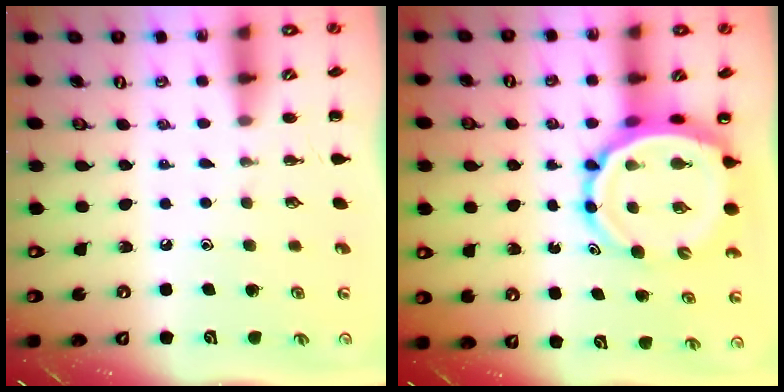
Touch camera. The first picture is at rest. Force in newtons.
{"total": 10.8, "press": 10.2, "slide": 3.4}